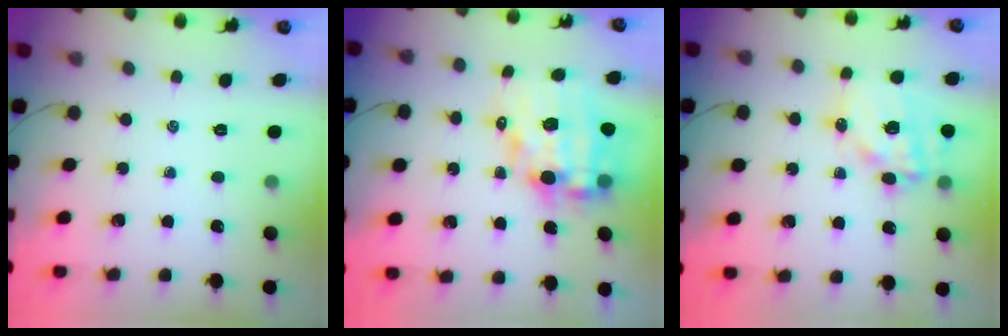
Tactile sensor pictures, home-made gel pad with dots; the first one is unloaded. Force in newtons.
{"total": 13.4, "press": 13.0, "slide": 3.4}
{"total": 14.4, "press": 14.0, "slide": 3.4}